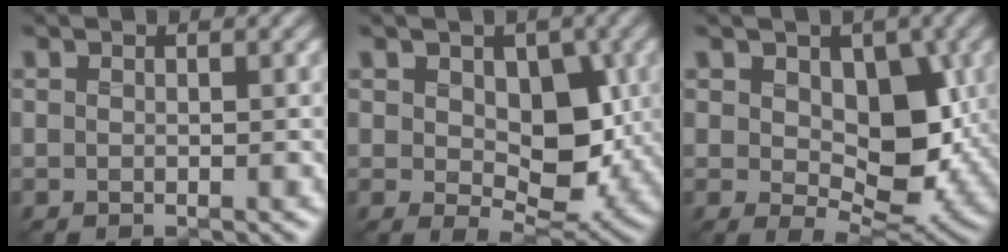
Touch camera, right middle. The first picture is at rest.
{"total": 6.2, "force": [0.7, 4.0, 4.7], "torque": [-0.072, -0.016, 0.006]}
{"total": 7.0, "force": [0.9, 4.4, 5.4], "torque": [-0.082, -0.018, 0.009]}